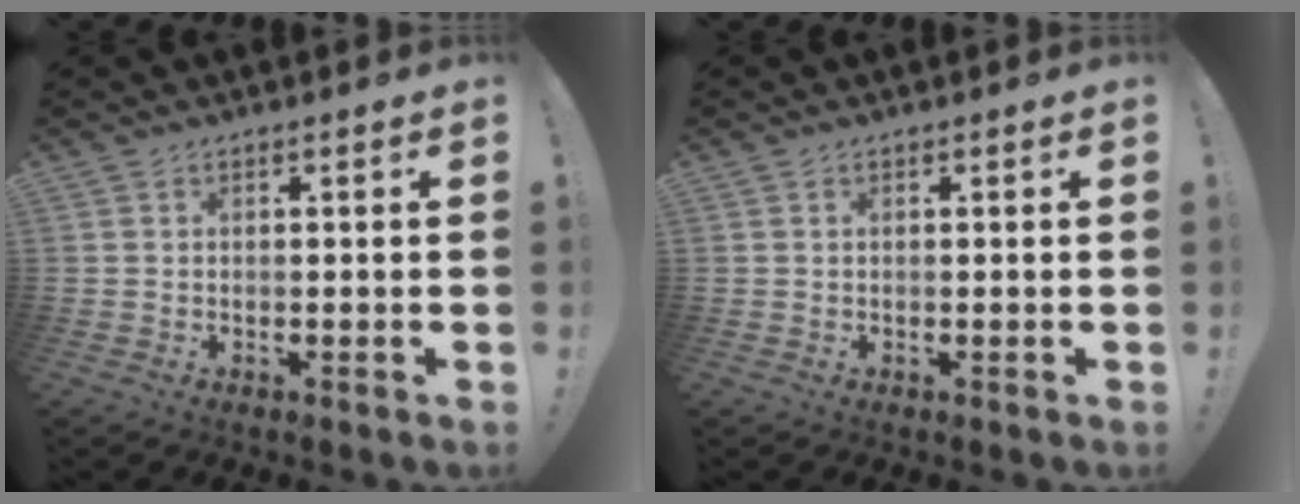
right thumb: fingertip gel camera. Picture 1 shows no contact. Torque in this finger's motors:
{"motor_torque": [-0.15, -0.01, -0.09, 0.15, -0.03]}